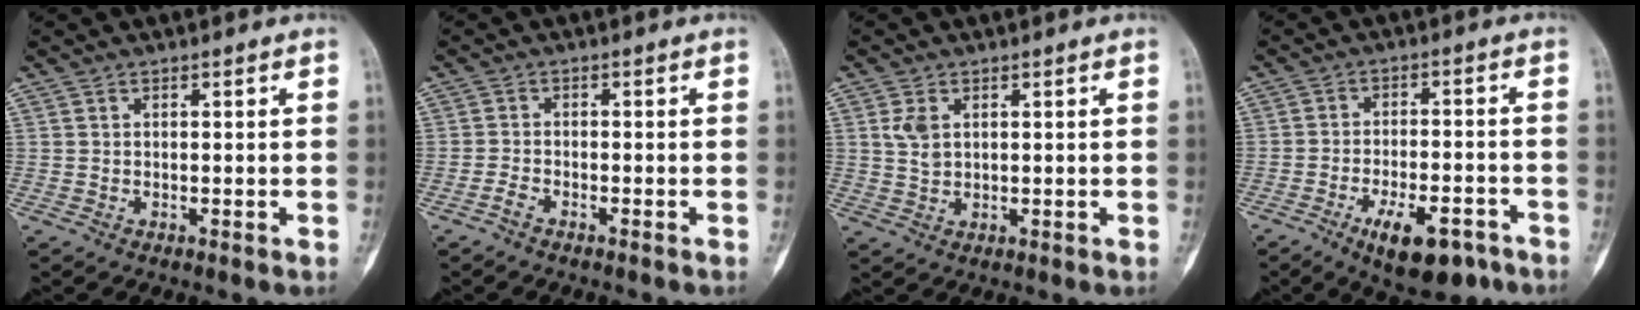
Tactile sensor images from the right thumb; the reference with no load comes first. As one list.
[{"total": 1.6, "force": [-1.3, 0.4, 0.8], "torque": [-0.022, 0.008, -0.029]}, {"total": 3.5, "force": [1.2, 2.2, 2.4], "torque": [-0.047, -0.004, 0.032]}, {"total": 11.2, "force": [-6.4, 4.5, 7.9], "torque": [-0.110, 0.028, -0.092]}]